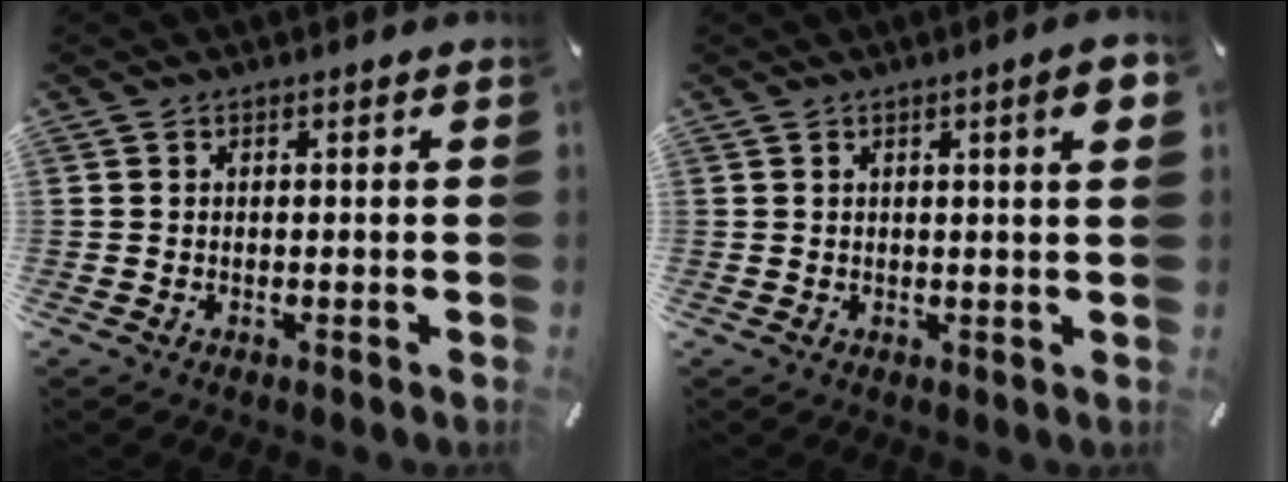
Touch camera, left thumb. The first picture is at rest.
{"total": 5.0, "force": [1.6, 0.6, 4.8], "torque": [-0.074, -0.003, 0.020]}